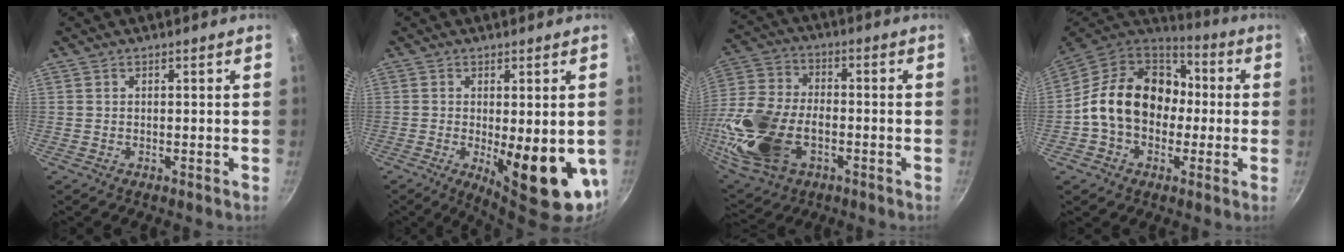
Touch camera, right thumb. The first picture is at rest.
{"total": 13.6, "force": [-2.4, 4.5, 12.6], "torque": [-0.151, -0.016, -0.019]}
{"total": 20.8, "force": [-5.4, 12.9, 15.4], "torque": [-0.326, 0.017, -0.099]}
{"total": 19.6, "force": [-0.2, 15.2, 12.4], "torque": [-0.178, 0.049, -0.015]}